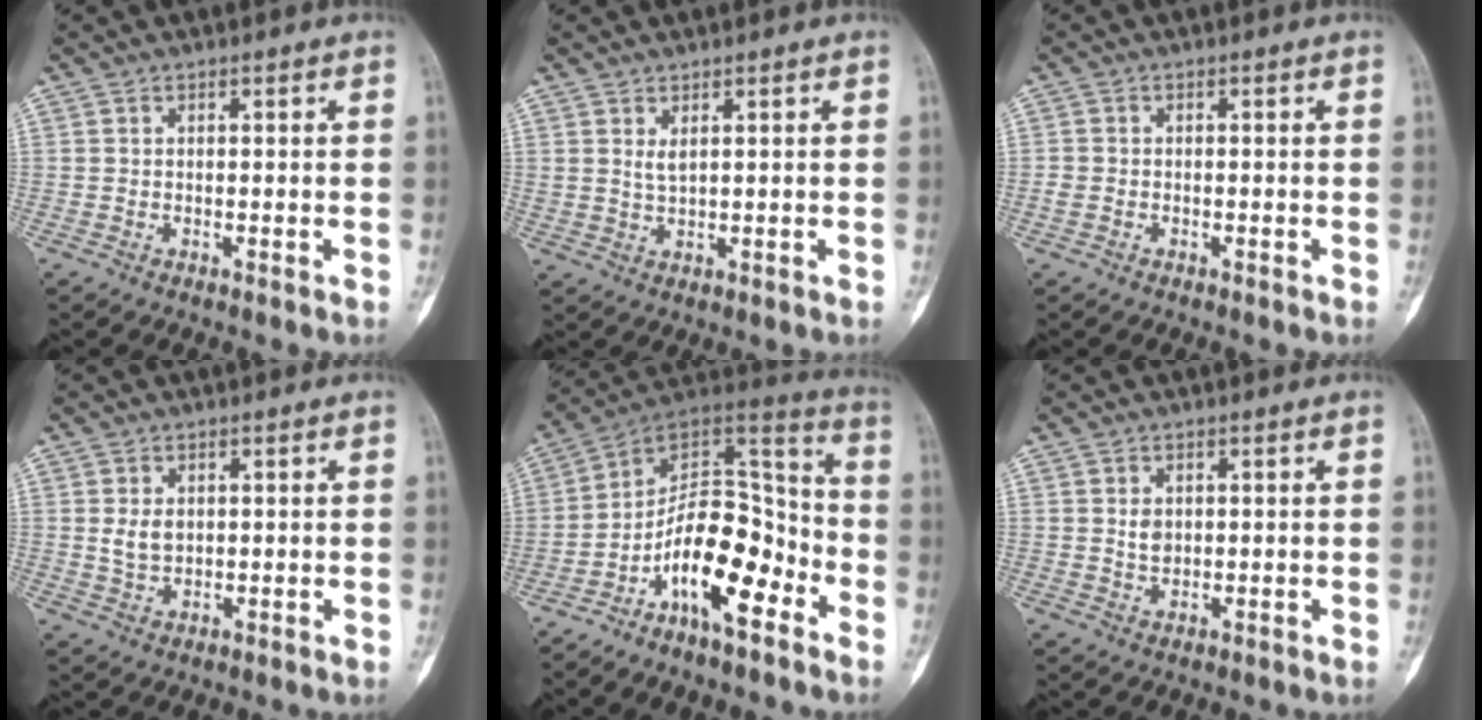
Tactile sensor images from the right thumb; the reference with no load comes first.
{"total": 2.2, "force": [1.1, 0.8, 1.7], "torque": [-0.034, -0.010, 0.029]}
{"total": 1.6, "force": [-0.6, 1.2, 0.8], "torque": [-0.021, 0.002, -0.015]}
{"total": 3.6, "force": [0.6, 2.5, 2.4], "torque": [-0.035, -0.006, 0.016]}
{"total": 17.2, "force": [-8.1, 7.5, 13.1], "torque": [-0.193, 0.088, -0.143]}
{"total": 2.7, "force": [0.5, 2.0, 1.7], "torque": [-0.021, -0.004, 0.013]}